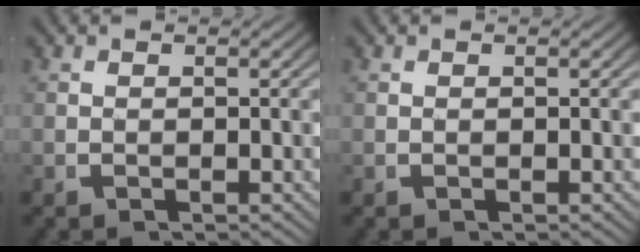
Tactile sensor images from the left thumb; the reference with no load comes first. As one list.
[{"total": 0.0}]